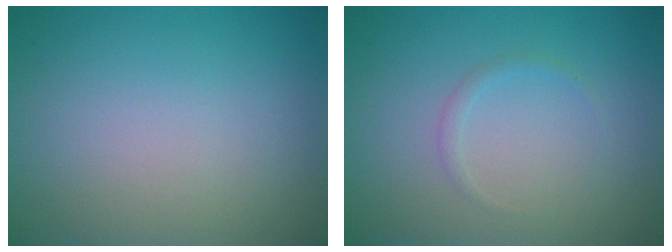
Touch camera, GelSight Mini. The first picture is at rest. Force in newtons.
{"total": 0.8, "press": 0.8, "slide": 0.1}